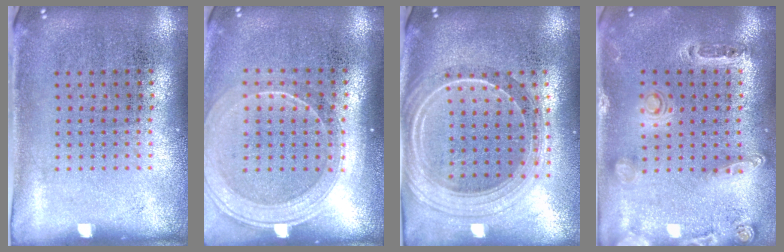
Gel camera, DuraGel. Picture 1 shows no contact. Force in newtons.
{"total": 1.9, "press": 1.7, "slide": 0.9}
{"total": 2.5, "press": 2.1, "slide": 1.3}
{"total": 0.9, "press": 0.9, "slide": 0.2}